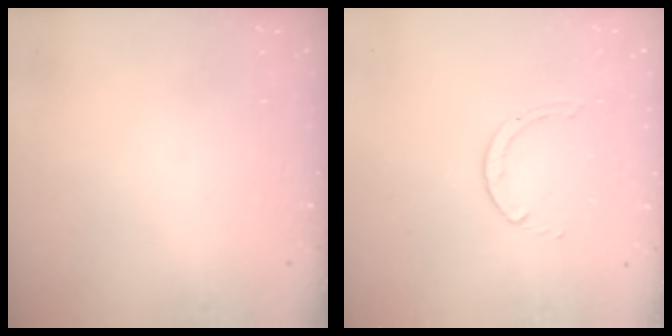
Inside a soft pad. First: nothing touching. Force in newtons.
{"total": 1.4, "press": 1.4, "slide": 0.1}